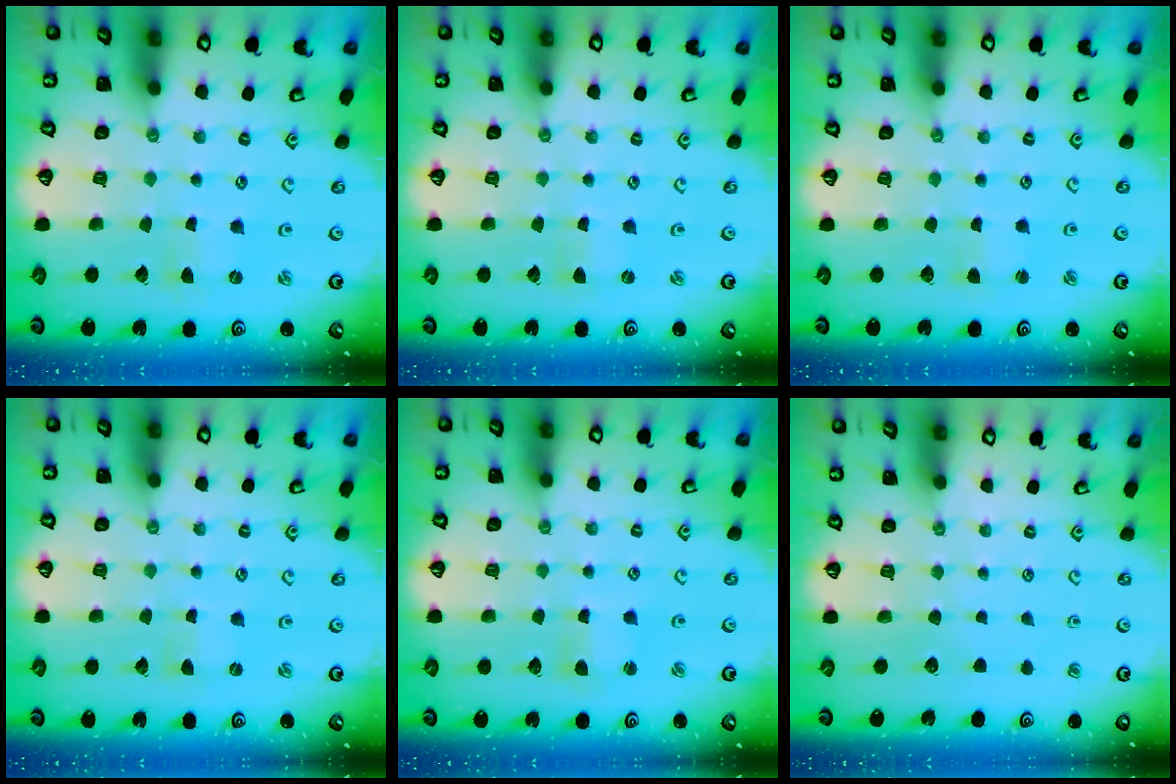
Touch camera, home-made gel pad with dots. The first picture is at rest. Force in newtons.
{"total": 0.0}
{"total": 1.9, "press": 1.8, "slide": 0.3}
{"total": 0.0}
{"total": 1.9, "press": 1.9, "slide": 0.3}
{"total": 0.0}